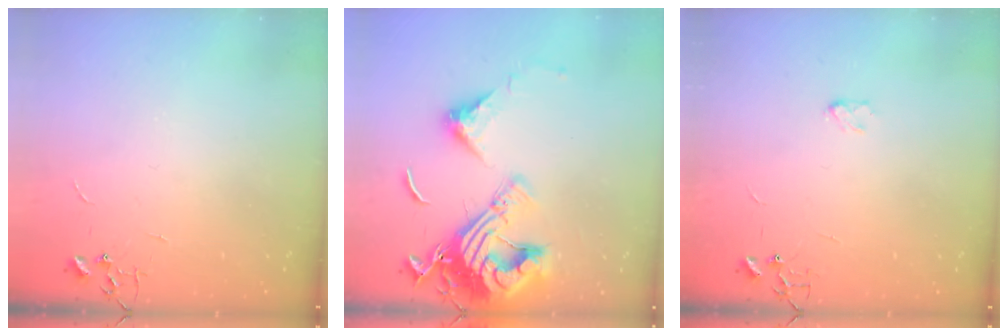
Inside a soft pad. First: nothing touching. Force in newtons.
{"total": 18.8, "press": 18.7, "slide": 1.8}
{"total": 2.9, "press": 2.9, "slide": 0.5}